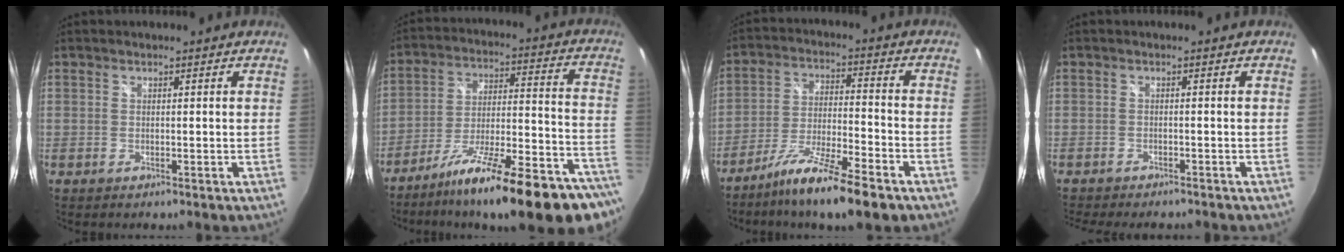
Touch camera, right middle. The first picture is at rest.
{"total": 27.8, "force": [-21.6, 5.2, 16.7], "torque": [-0.233, -0.034, -0.307]}
{"total": 13.4, "force": [-9.9, 1.2, 9.0], "torque": [-0.175, -0.025, -0.173]}
{"total": 7.0, "force": [-6.3, 1.6, 2.7], "torque": [-0.064, -0.019, -0.094]}